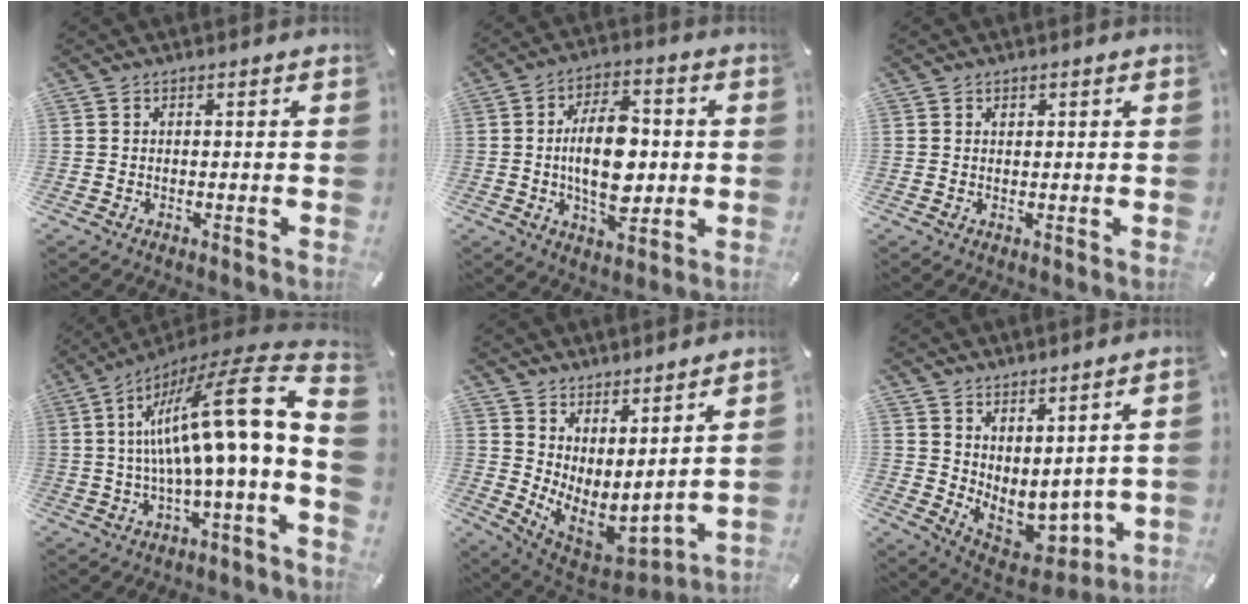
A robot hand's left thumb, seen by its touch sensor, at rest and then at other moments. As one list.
[{"total": 14.2, "force": [-0.2, 8.1, 11.6], "torque": [-0.212, -0.003, -0.009]}, {"total": 0.8, "force": [0.5, 0.6, 0.2], "torque": [0.004, -0.004, 0.008]}, {"total": 21.5, "force": [4.2, 4.8, 20.6], "torque": [-0.354, -0.037, 0.064]}, {"total": 4.9, "force": [1.8, 3.3, 3.1], "torque": [-0.044, -0.060, 0.045]}, {"total": 6.3, "force": [2.7, 4.9, 2.7], "torque": [-0.038, -0.061, 0.065]}]